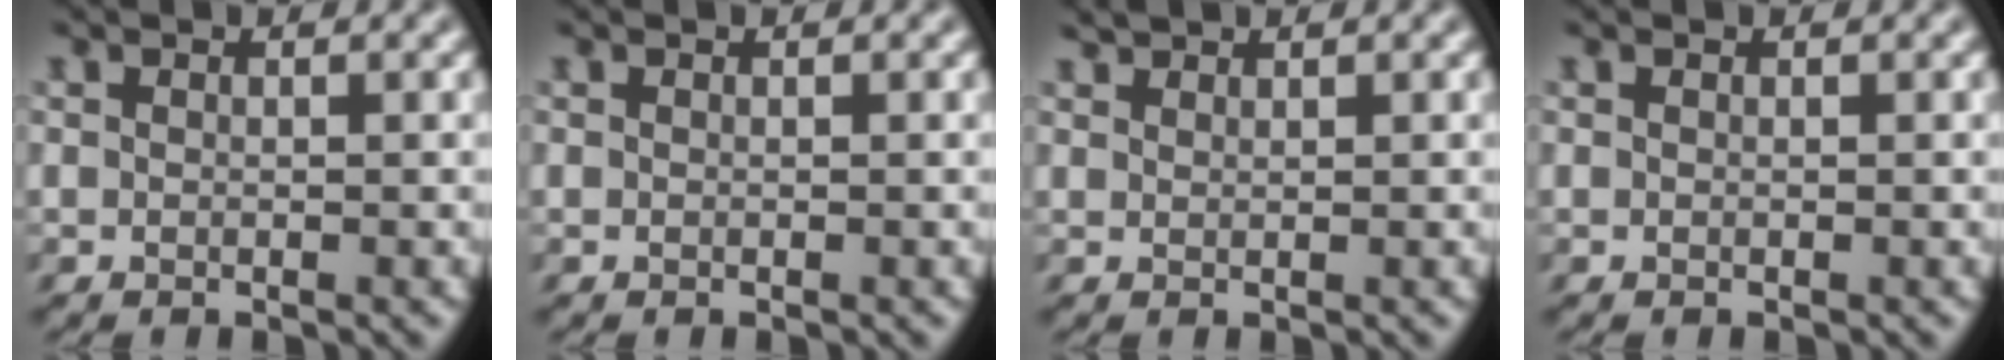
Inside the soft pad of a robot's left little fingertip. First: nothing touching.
{"total": 0.0}
{"total": 1.1, "force": [1.1, 0.1, 0.1], "torque": [0.000, 0.007, 0.021]}
{"total": 0.0}